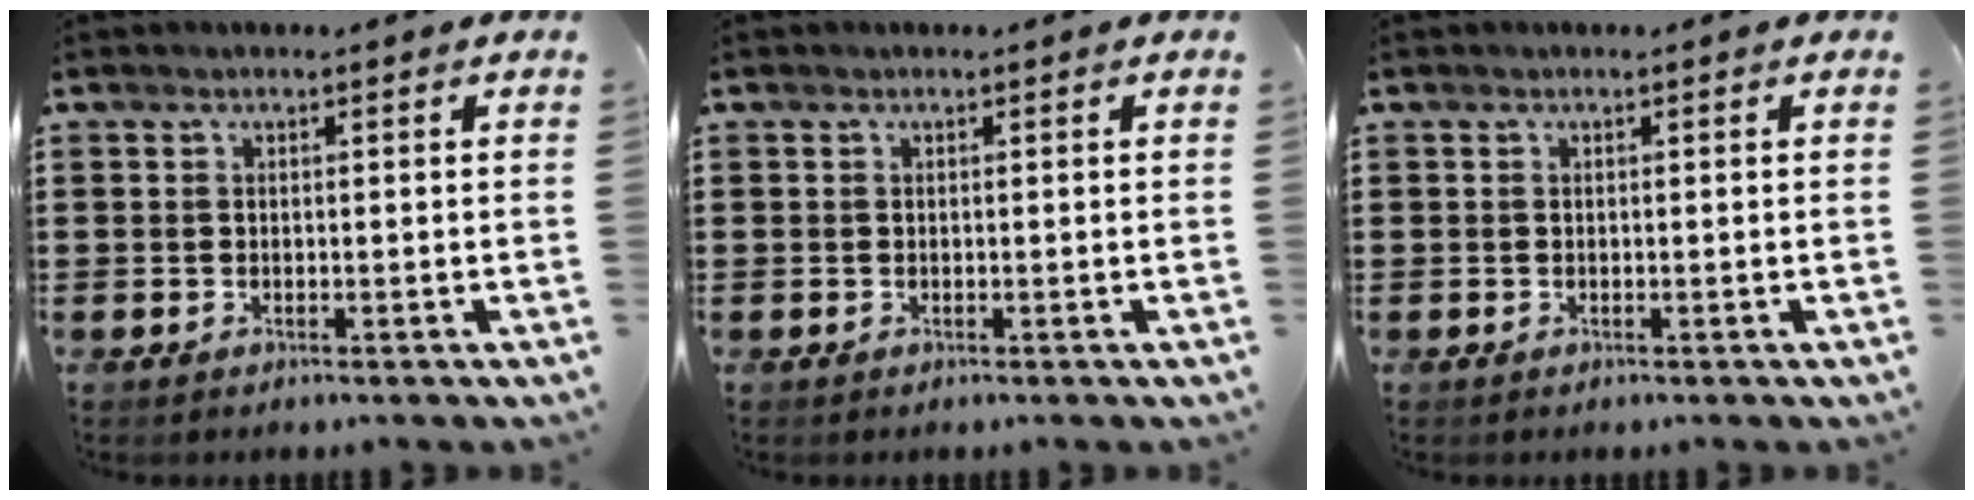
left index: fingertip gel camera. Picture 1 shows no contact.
{"total": 0.0}
{"total": 0.0}